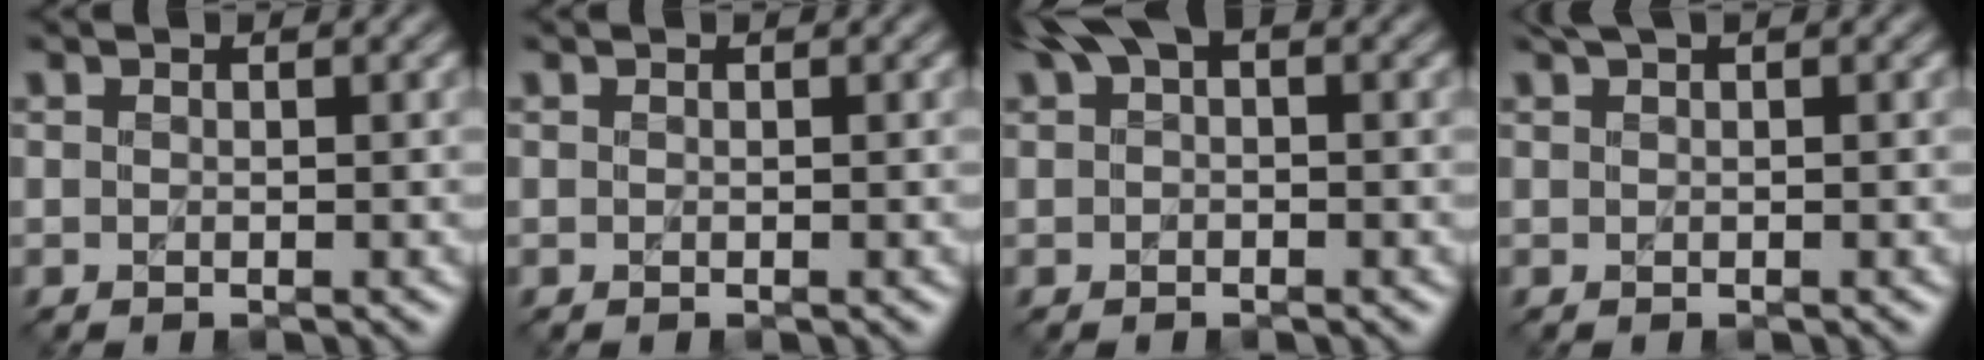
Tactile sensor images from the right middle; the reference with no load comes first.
{"total": 0.0}
{"total": 2.9, "force": [1.3, 1.1, 2.3], "torque": [-0.039, 0.010, 0.016]}
{"total": 1.6, "force": [1.1, 0.4, 1.1], "torque": [-0.014, -0.003, 0.007]}